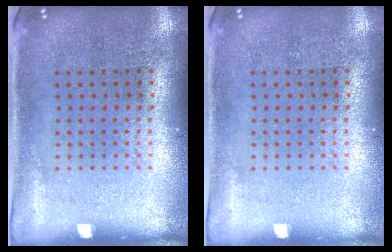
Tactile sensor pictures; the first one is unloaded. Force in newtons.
{"total": 0.0}